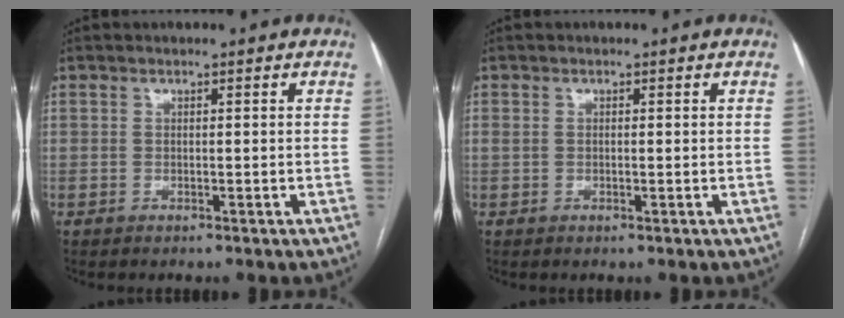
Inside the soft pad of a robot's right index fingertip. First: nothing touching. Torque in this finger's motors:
{"motor_torque": [-0.01, 0.02, 0.00, 0.01]}